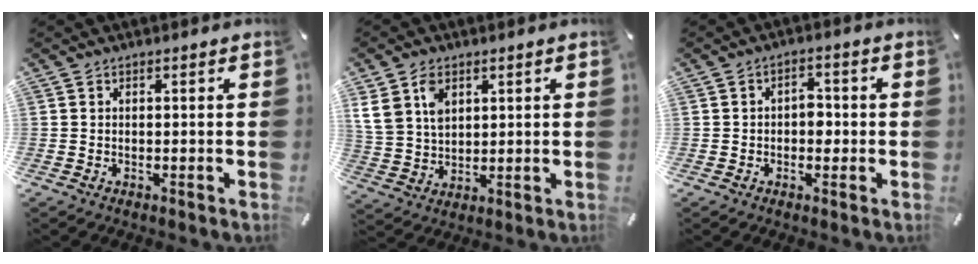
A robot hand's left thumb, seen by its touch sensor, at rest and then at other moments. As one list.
[{"total": 8.8, "force": [3.7, 6.5, 4.7], "torque": [-0.121, 0.002, 0.068]}, {"total": 3.8, "force": [-0.4, 2.6, 2.7], "torque": [-0.036, 0.004, -0.012]}]